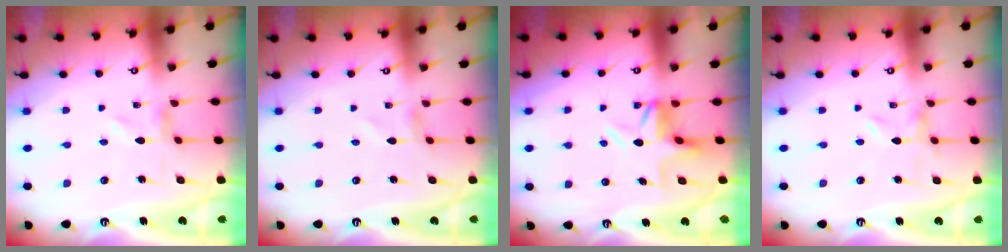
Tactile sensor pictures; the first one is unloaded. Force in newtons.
{"total": 0.5, "press": 0.5, "slide": 0.1}
{"total": 6.6, "press": 6.3, "slide": 2.1}
{"total": 0.0}